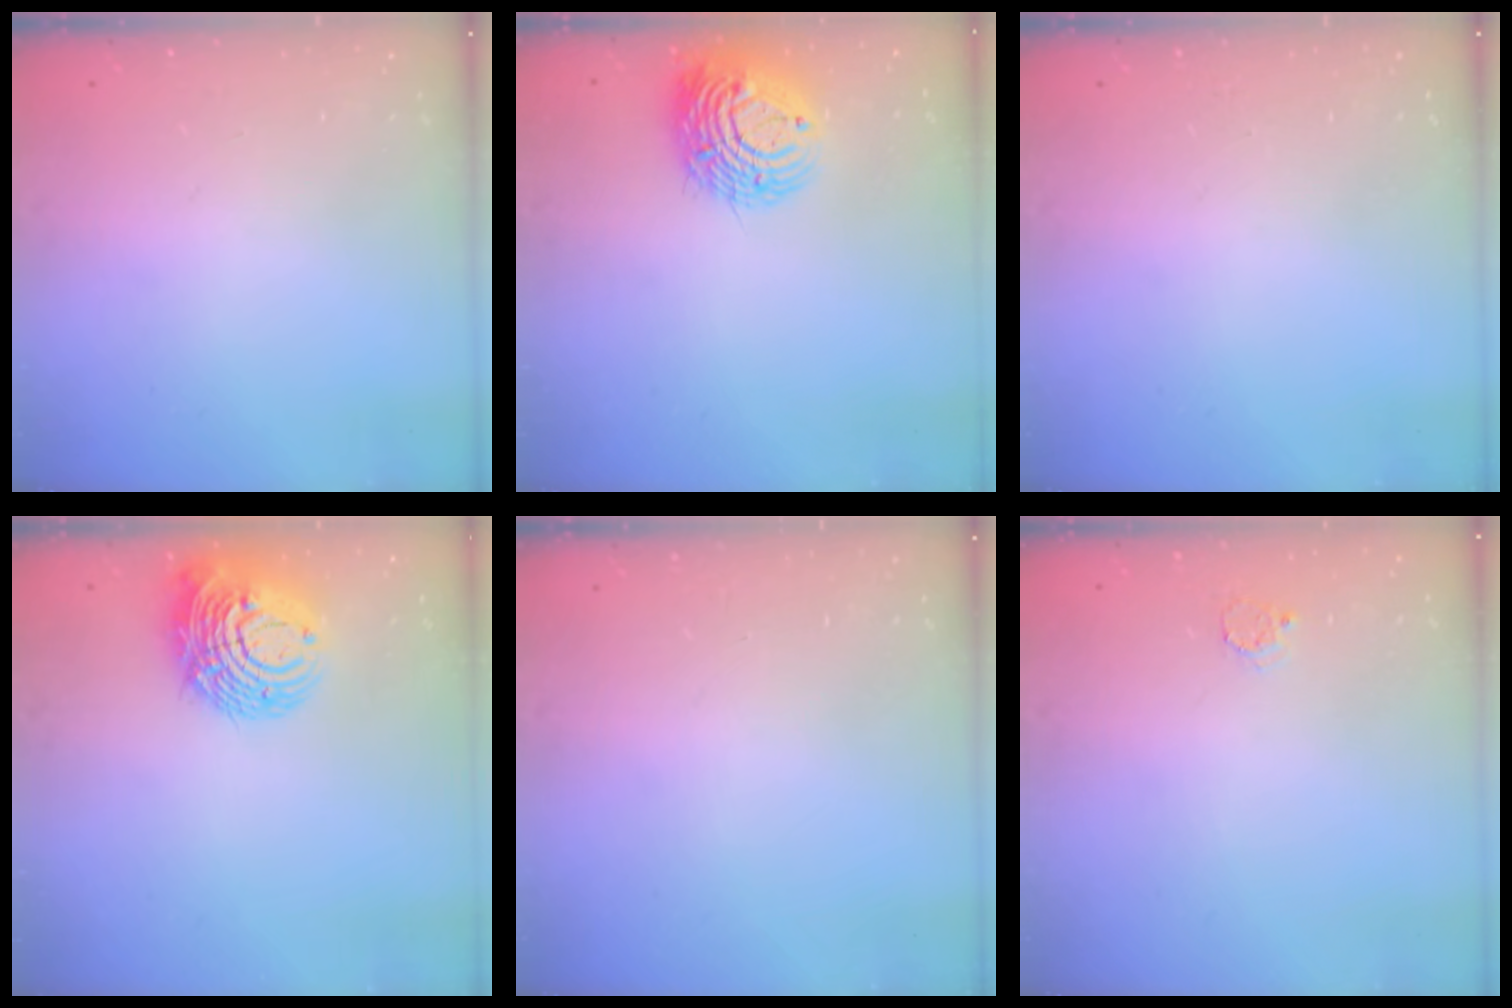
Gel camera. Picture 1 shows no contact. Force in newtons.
{"total": 13.0, "press": 12.9, "slide": 1.6}
{"total": 0.0}
{"total": 13.0, "press": 12.9, "slide": 1.3}
{"total": 0.0}
{"total": 2.5, "press": 2.5, "slide": 0.3}